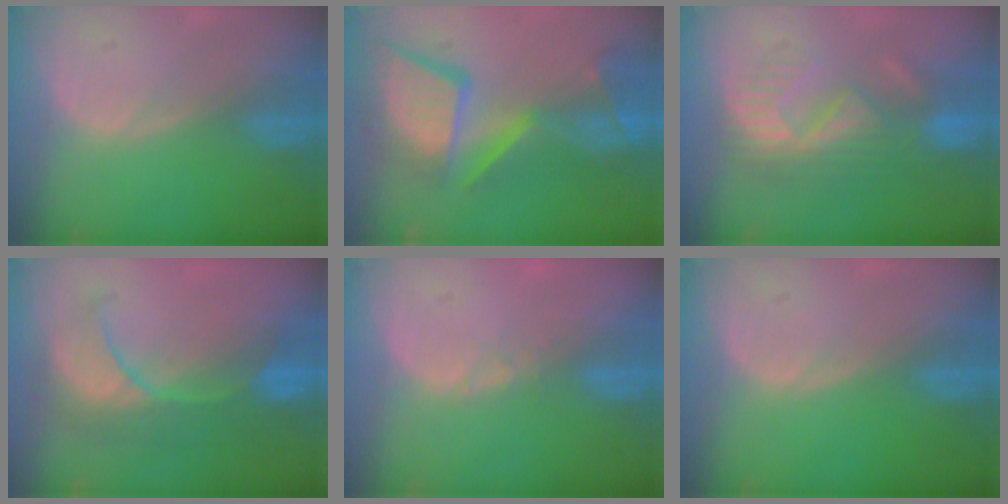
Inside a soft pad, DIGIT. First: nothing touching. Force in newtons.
{"total": 13.8, "press": 11.1, "slide": 8.1}
{"total": 8.6, "press": 8.2, "slide": 2.8}
{"total": 8.5, "press": 8.4, "slide": 1.7}
{"total": 0.9, "press": 0.8, "slide": 0.5}
{"total": 0.0}